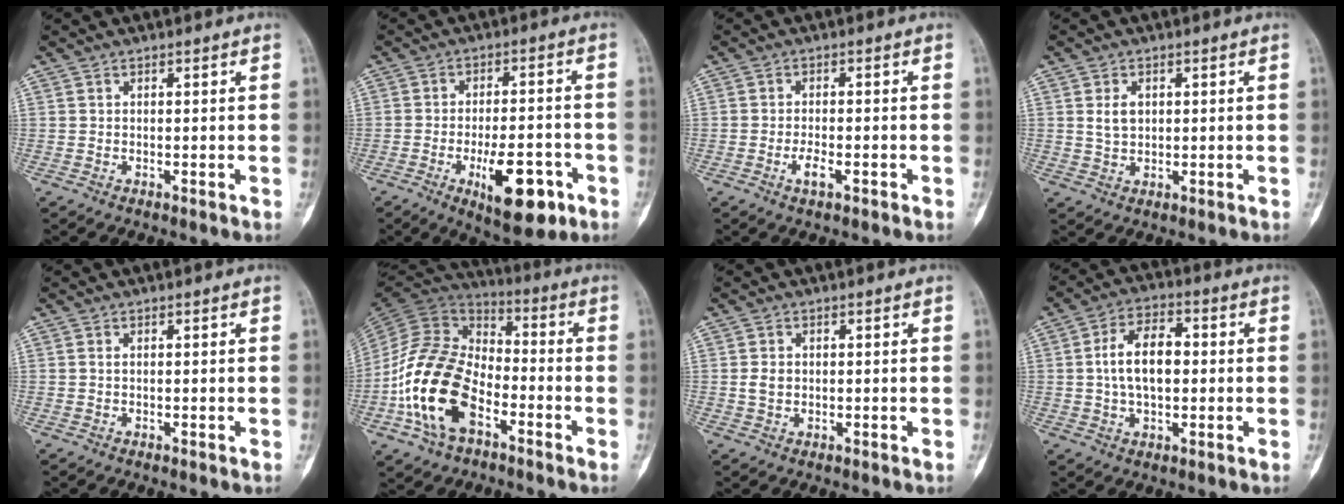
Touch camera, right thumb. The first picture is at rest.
{"total": 12.7, "force": [-5.3, 5.1, 10.4], "torque": [-0.142, 0.017, -0.073]}
{"total": 3.2, "force": [-1.5, 1.2, 2.6], "torque": [-0.049, 0.005, -0.028]}
{"total": 3.3, "force": [0.8, 2.4, 2.2], "torque": [-0.031, -0.003, 0.017]}
{"total": 0.0}
{"total": 19.7, "force": [-6.9, 12.0, 13.9], "torque": [-0.257, 0.048, -0.134]}
{"total": 2.3, "force": [0.1, 1.8, 1.4], "torque": [-0.022, 0.003, 0.003]}
{"total": 9.9, "force": [0.4, 5.6, 8.1], "torque": [-0.135, 0.018, 0.002]}